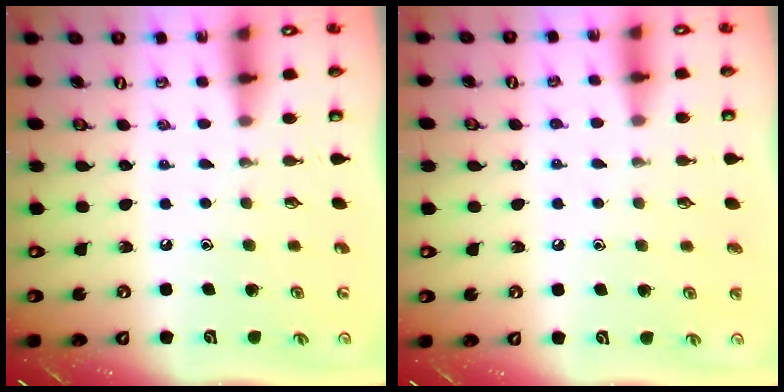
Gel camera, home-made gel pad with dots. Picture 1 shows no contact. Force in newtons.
{"total": 4.7, "press": 4.7, "slide": 0.6}